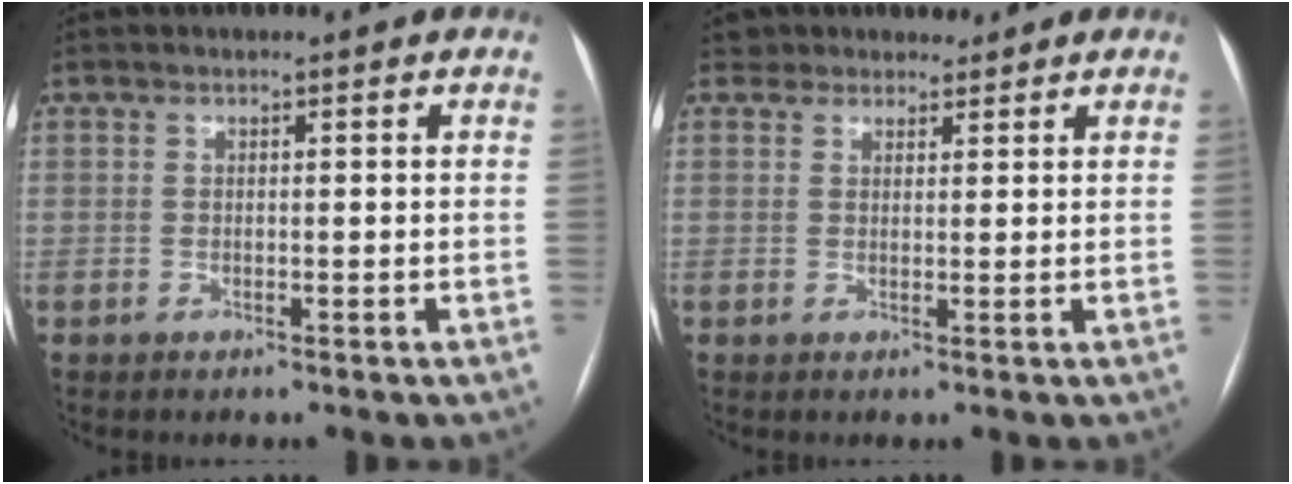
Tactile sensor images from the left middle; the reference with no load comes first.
{"total": 3.4, "force": [2.8, 1.9, -0.5], "torque": [0.019, 0.013, 0.039]}